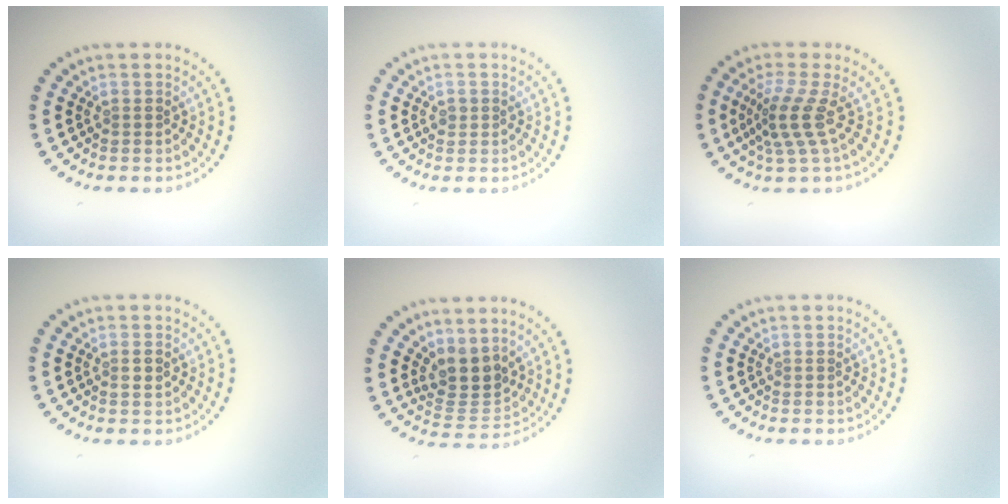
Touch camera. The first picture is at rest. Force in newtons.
{"total": 0.9, "press": 0.9, "slide": 0.0}
{"total": 3.2, "press": 2.2, "slide": 2.3}
{"total": 0.9, "press": 0.9, "slide": 0.2}
{"total": 3.6, "press": 3.2, "slide": 1.6}
{"total": 0.0}